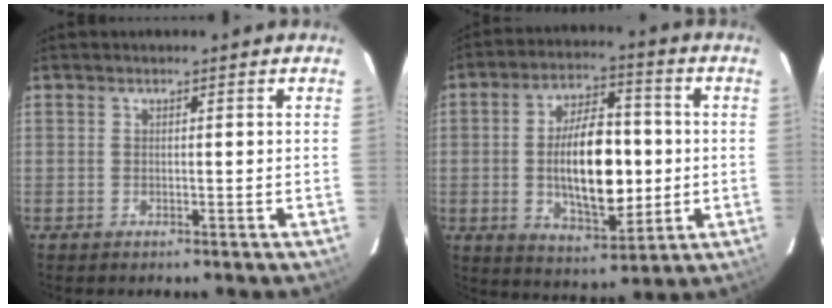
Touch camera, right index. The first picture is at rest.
{"total": 16.0, "force": [-0.9, 7.5, 14.1], "torque": [-0.243, 0.007, -0.003]}